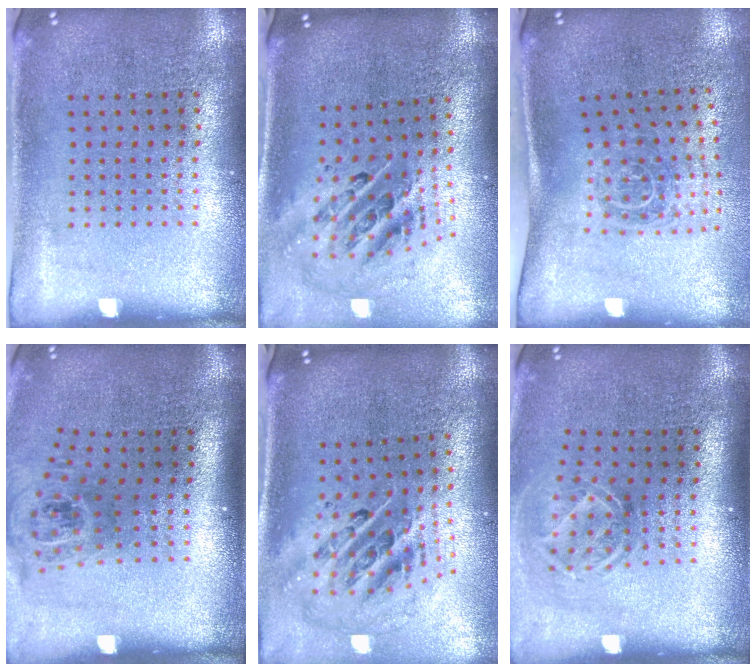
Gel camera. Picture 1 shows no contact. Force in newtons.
{"total": 1.8, "press": 1.4, "slide": 1.2}
{"total": 1.8, "press": 1.2, "slide": 1.4}
{"total": 1.7, "press": 1.2, "slide": 1.2}
{"total": 2.9, "press": 1.9, "slide": 2.1}
{"total": 1.8, "press": 1.3, "slide": 1.3}